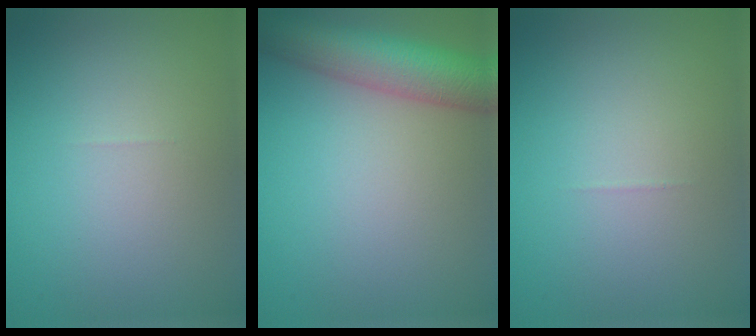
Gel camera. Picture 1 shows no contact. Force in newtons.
{"total": 7.7, "press": 7.7, "slide": 0.4}
{"total": 0.0}